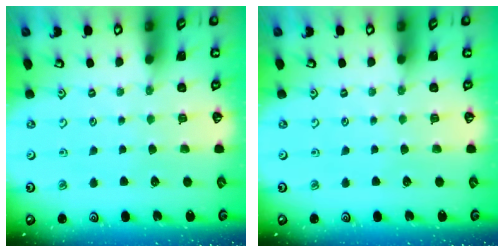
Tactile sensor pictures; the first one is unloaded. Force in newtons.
{"total": 0.0}